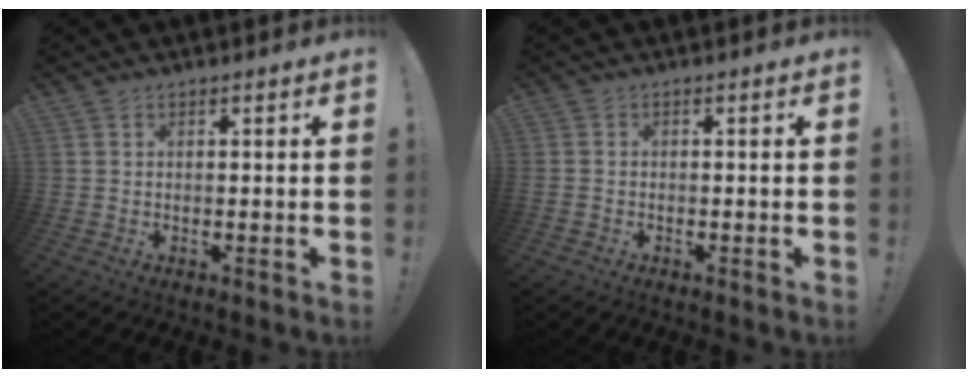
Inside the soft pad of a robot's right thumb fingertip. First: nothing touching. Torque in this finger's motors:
{"motor_torque": [1.49, 1.93, 2.01, 0.22, 0.76]}